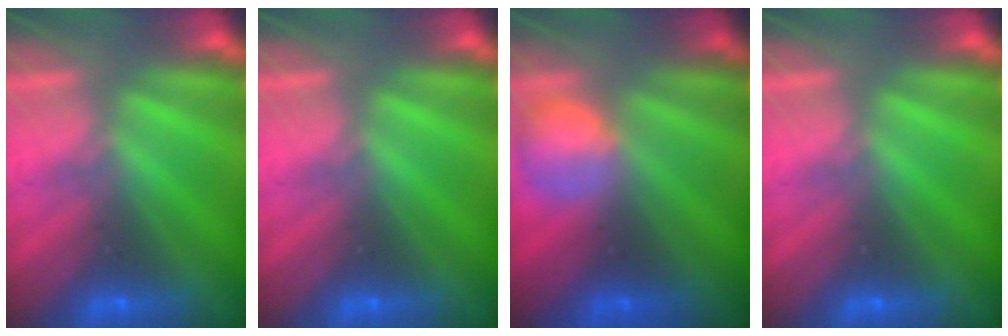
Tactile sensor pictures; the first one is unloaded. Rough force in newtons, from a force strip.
{"total": 0.0}
{"total": 2.4}
{"total": 0.0}